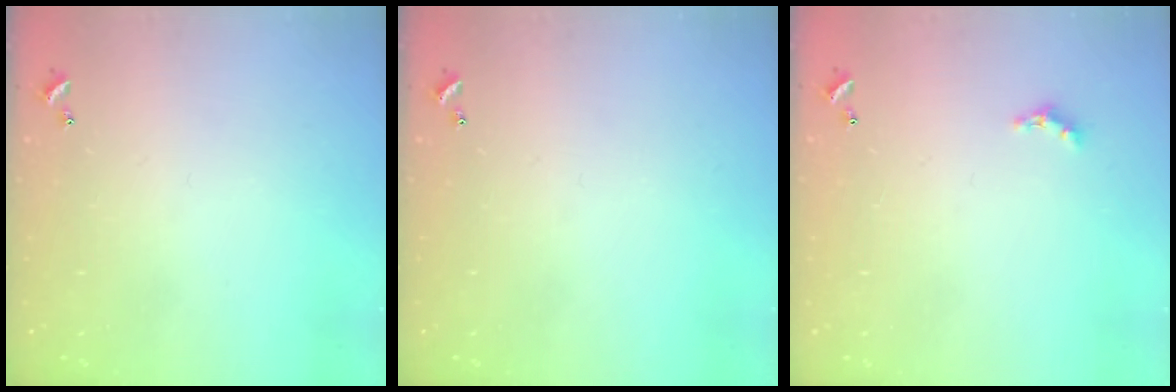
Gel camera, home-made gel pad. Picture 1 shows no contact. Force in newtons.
{"total": 0.0}
{"total": 1.9, "press": 1.9, "slide": 0.6}